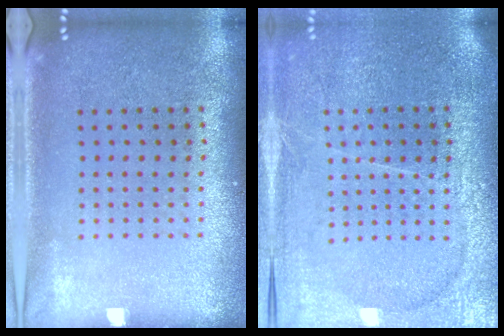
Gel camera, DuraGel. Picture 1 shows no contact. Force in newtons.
{"total": 3.8, "press": 3.4, "slide": 1.7}